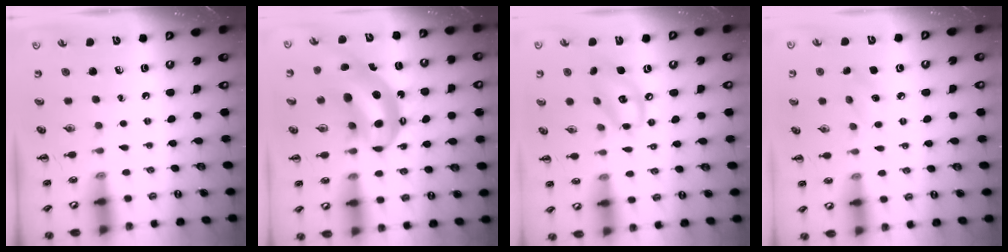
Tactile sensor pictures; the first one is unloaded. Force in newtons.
{"total": 13.3, "press": 12.7, "slide": 3.7}
{"total": 11.2, "press": 11.0, "slide": 2.3}
{"total": 5.2, "press": 5.0, "slide": 1.4}